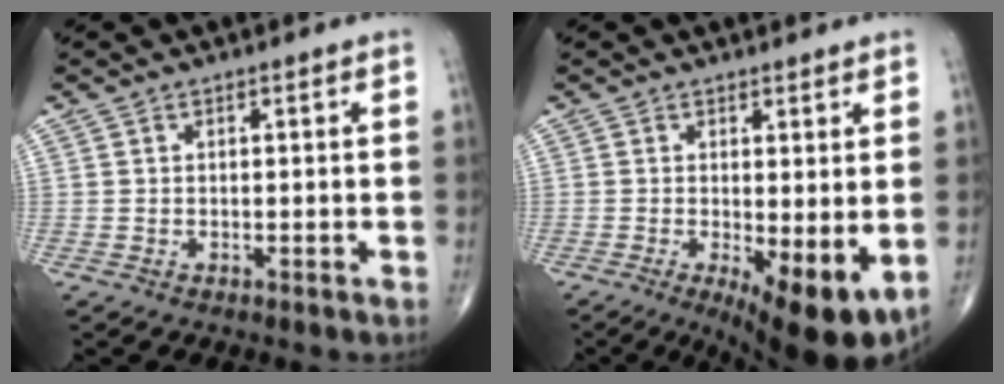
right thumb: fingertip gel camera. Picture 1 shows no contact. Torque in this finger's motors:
{"motor_torque": [-0.09, 0.89, 0.19, -0.28, 0.09]}